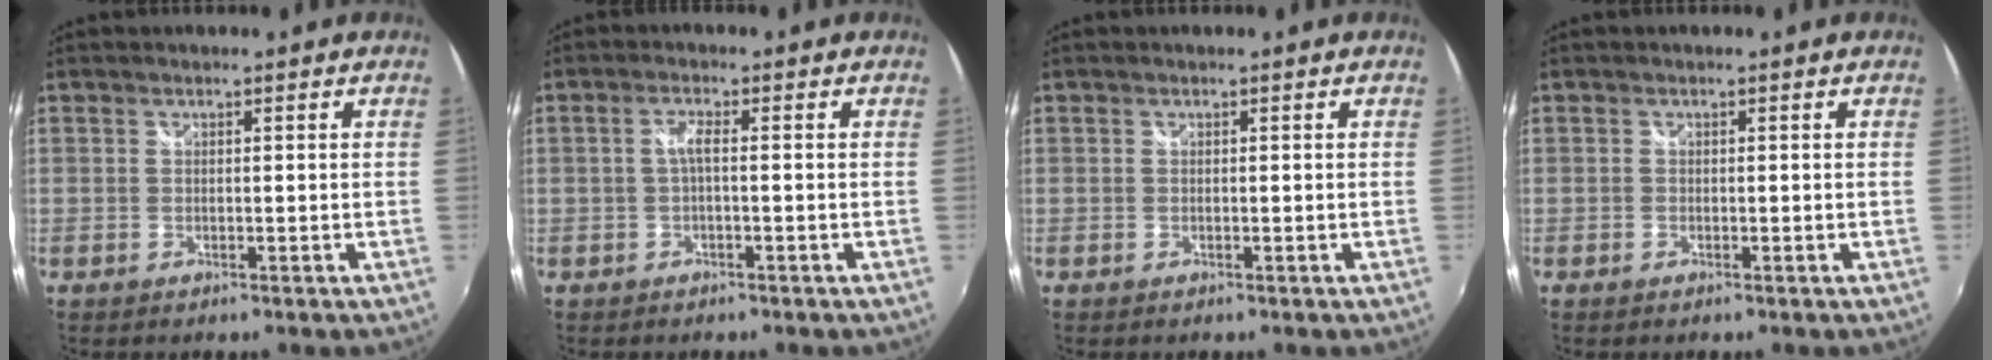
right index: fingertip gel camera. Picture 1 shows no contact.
{"total": 2.0, "force": [-0.4, 0.1, 2.0], "torque": [-0.039, 0.005, -0.009]}
{"total": 0.0}
{"total": 0.0}